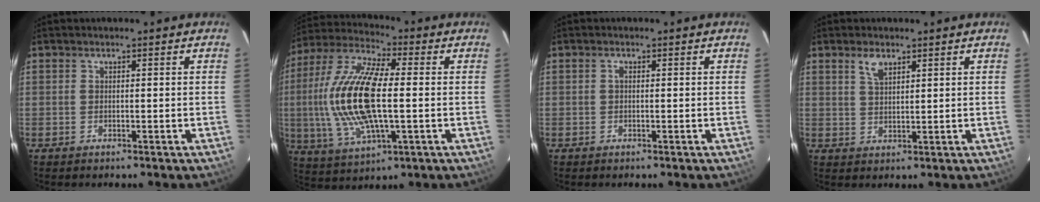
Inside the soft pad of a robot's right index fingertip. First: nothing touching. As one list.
[{"total": 18.9, "force": [-0.2, 7.3, 17.5], "torque": [-0.360, 0.002, -0.006]}, {"total": 0.6, "force": [0.0, 0.3, 0.5], "torque": [-0.008, 0.004, -0.001]}, {"total": 3.3, "force": [2.1, 1.4, 2.1], "torque": [-0.038, 0.003, 0.041]}]